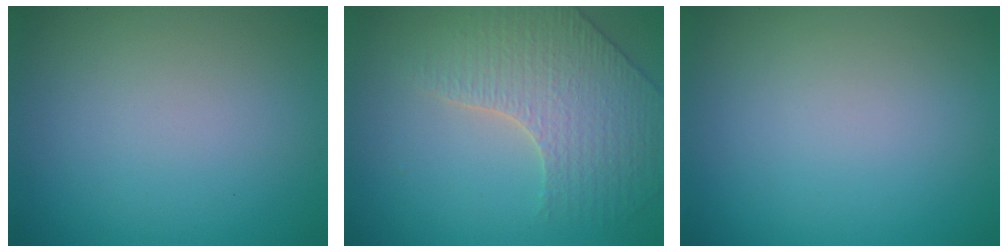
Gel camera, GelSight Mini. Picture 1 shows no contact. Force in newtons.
{"total": 3.8, "press": 3.8, "slide": 0.5}
{"total": 0.0}